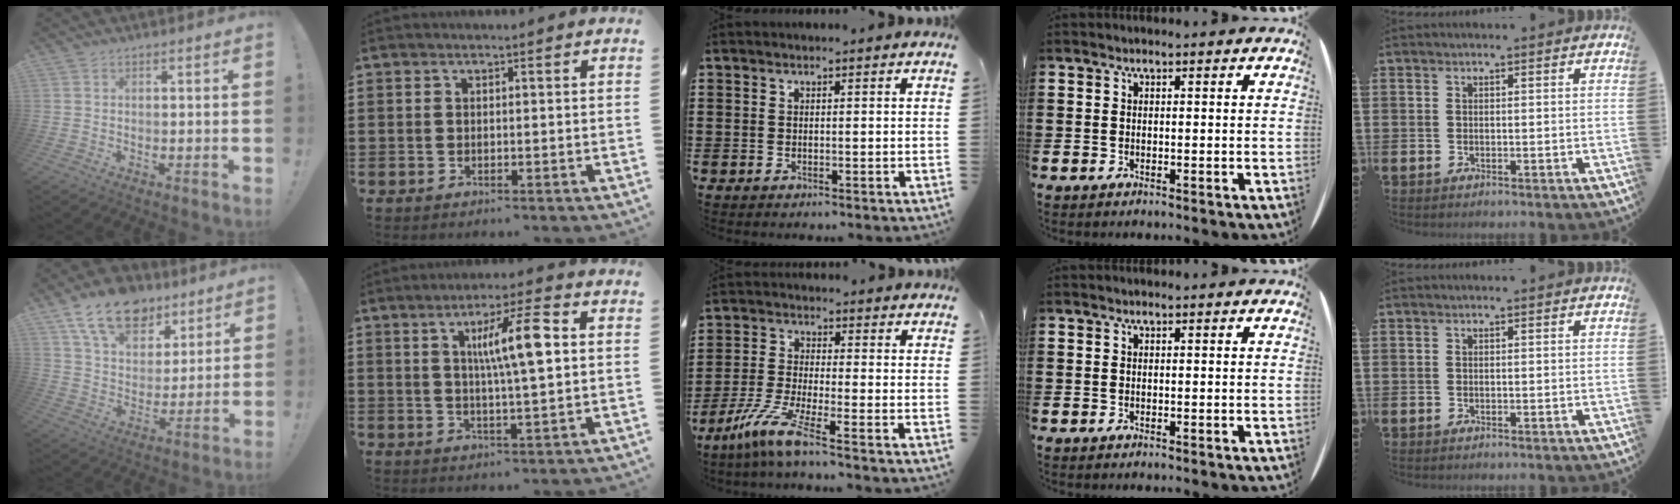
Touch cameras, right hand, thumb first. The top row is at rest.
{"thumb": {"total": 16.9, "force": [10.9, 10.0, 8.2], "torque": [-0.132, -0.063, 0.199]}, "index": {"total": 8.8, "force": [2.0, 1.1, 8.5], "torque": [-0.164, 0.005, 0.028]}, "middle": {"total": 7.0, "force": [-4.8, 0.2, 5.2], "torque": [-0.124, -0.020, -0.098]}}